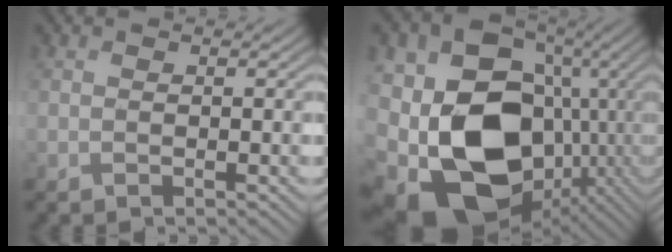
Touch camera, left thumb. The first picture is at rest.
{"total": 20.6, "force": [-3.7, 15.1, 13.4], "torque": [-0.289, -0.039, -0.052]}